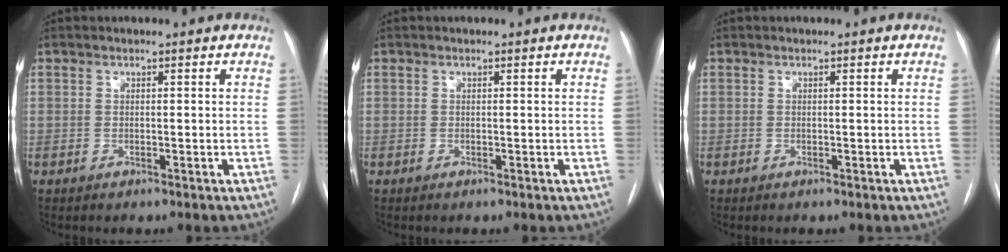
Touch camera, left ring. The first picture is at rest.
{"total": 0.0}
{"total": 0.0}